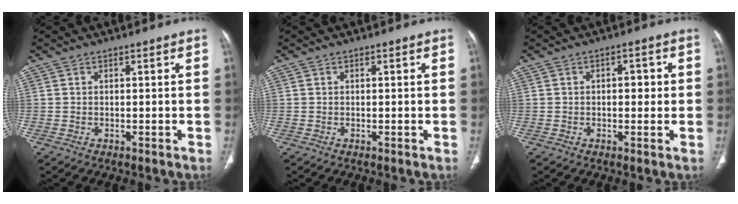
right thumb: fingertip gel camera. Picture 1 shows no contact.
{"total": 0.0}
{"total": 3.3, "force": [0.3, 1.9, 2.7], "torque": [-0.027, 0.004, 0.003]}